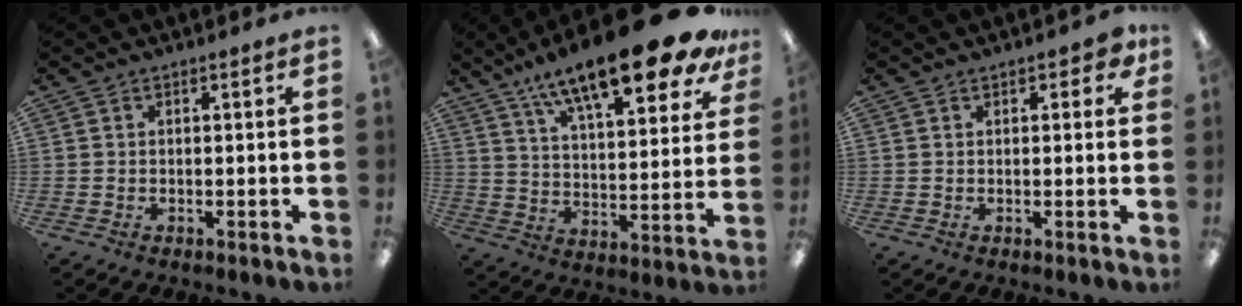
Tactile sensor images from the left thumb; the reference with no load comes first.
{"total": 20.6, "force": [15.6, 5.1, 12.5], "torque": [-0.195, -0.103, 0.256]}
{"total": 2.9, "force": [1.5, 1.5, 1.9], "torque": [-0.024, -0.001, 0.024]}